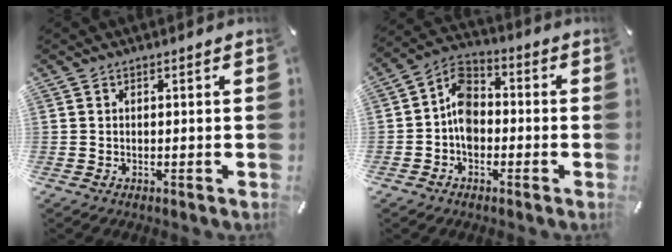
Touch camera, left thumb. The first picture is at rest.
{"total": 7.8, "force": [-1.6, 6.0, 4.8], "torque": [-0.100, 0.021, -0.027]}